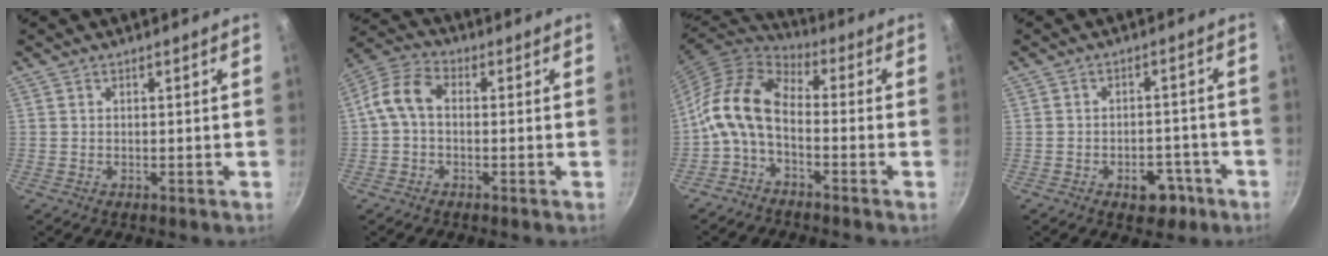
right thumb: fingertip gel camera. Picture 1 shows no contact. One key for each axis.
{"total": 7.9, "fx": 0.1, "fy": 5.2, "fz": 6.0, "tx": -0.120, "ty": 0.027, "tz": -0.009}
{"total": 10.8, "fx": -2.8, "fy": 5.8, "fz": 8.7, "tx": -0.168, "ty": 0.057, "tz": -0.070}
{"total": 5.9, "fx": -3.3, "fy": 3.7, "fz": 3.2, "tx": -0.023, "ty": 0.029, "tz": -0.043}